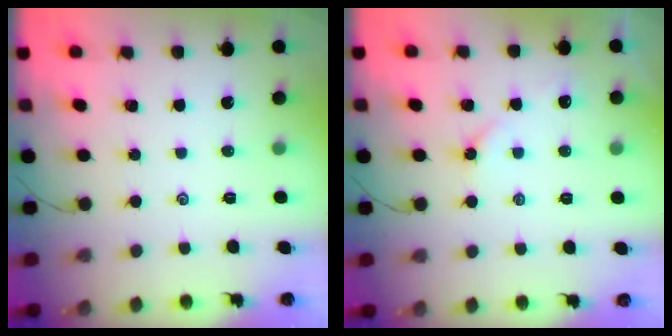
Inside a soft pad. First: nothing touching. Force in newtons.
{"total": 4.7, "press": 4.6, "slide": 0.5}